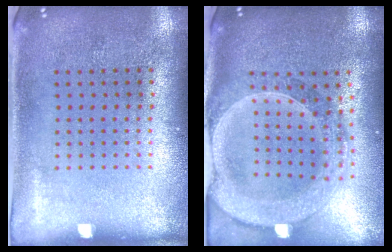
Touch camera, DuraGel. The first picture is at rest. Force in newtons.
{"total": 2.8, "press": 2.4, "slide": 1.3}